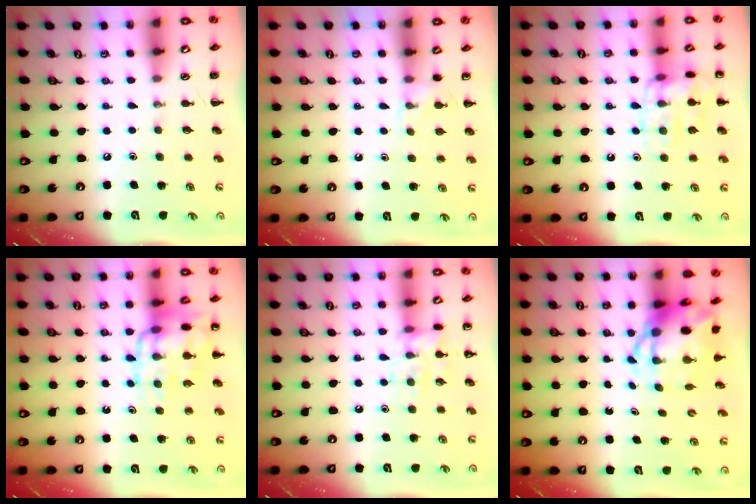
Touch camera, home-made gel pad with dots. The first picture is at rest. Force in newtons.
{"total": 5.9, "press": 5.6, "slide": 1.8}
{"total": 13.4, "press": 13.4, "slide": 0.3}
{"total": 14.7, "press": 14.5, "slide": 2.3}
{"total": 11.5, "press": 11.4, "slide": 0.6}
{"total": 6.6, "press": 6.4, "slide": 1.8}